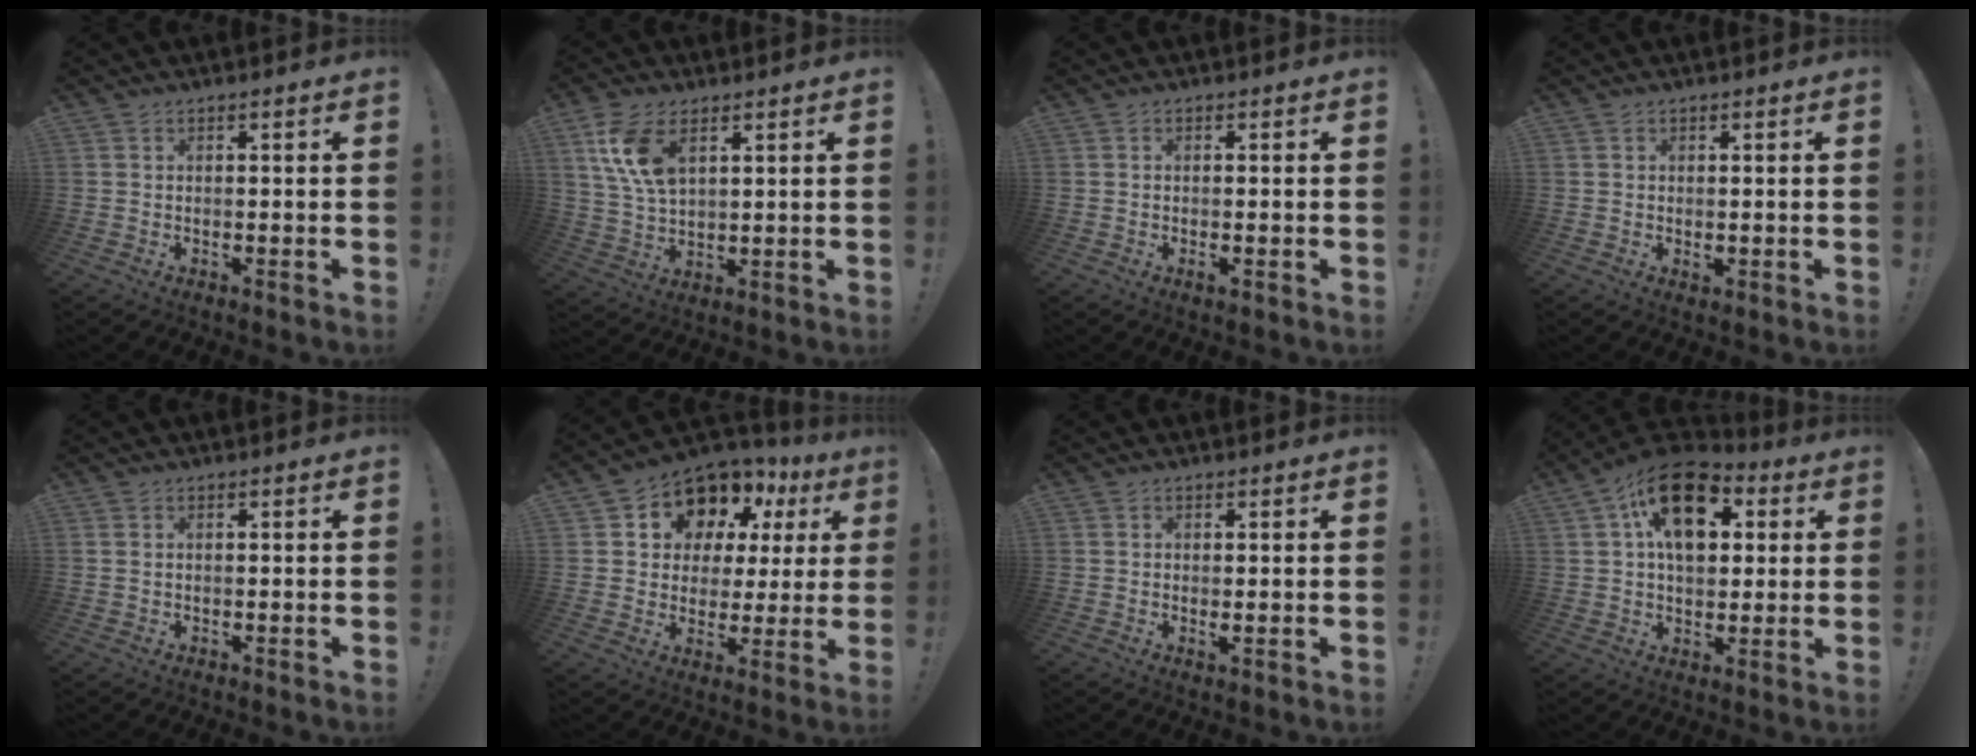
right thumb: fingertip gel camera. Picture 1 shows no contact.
{"total": 11.1, "force": [5.2, 5.9, 7.7], "torque": [-0.153, -0.011, 0.098]}
{"total": 1.5, "force": [-0.3, 0.5, 1.4], "torque": [-0.008, -0.005, -0.008]}
{"total": 1.0, "force": [0.3, 0.7, 0.6], "torque": [-0.003, -0.001, 0.005]}
{"total": 0.6, "force": [0.2, 0.3, 0.5], "torque": [-0.015, 0.002, 0.005]}
{"total": 11.4, "force": [7.6, 7.8, 3.4], "torque": [-0.055, -0.065, 0.148]}
{"total": 1.1, "force": [0.2, 0.4, 1.0], "torque": [-0.020, -0.001, 0.003]}
{"total": 17.7, "force": [6.2, 11.4, 12.1], "torque": [-0.187, -0.017, 0.111]}